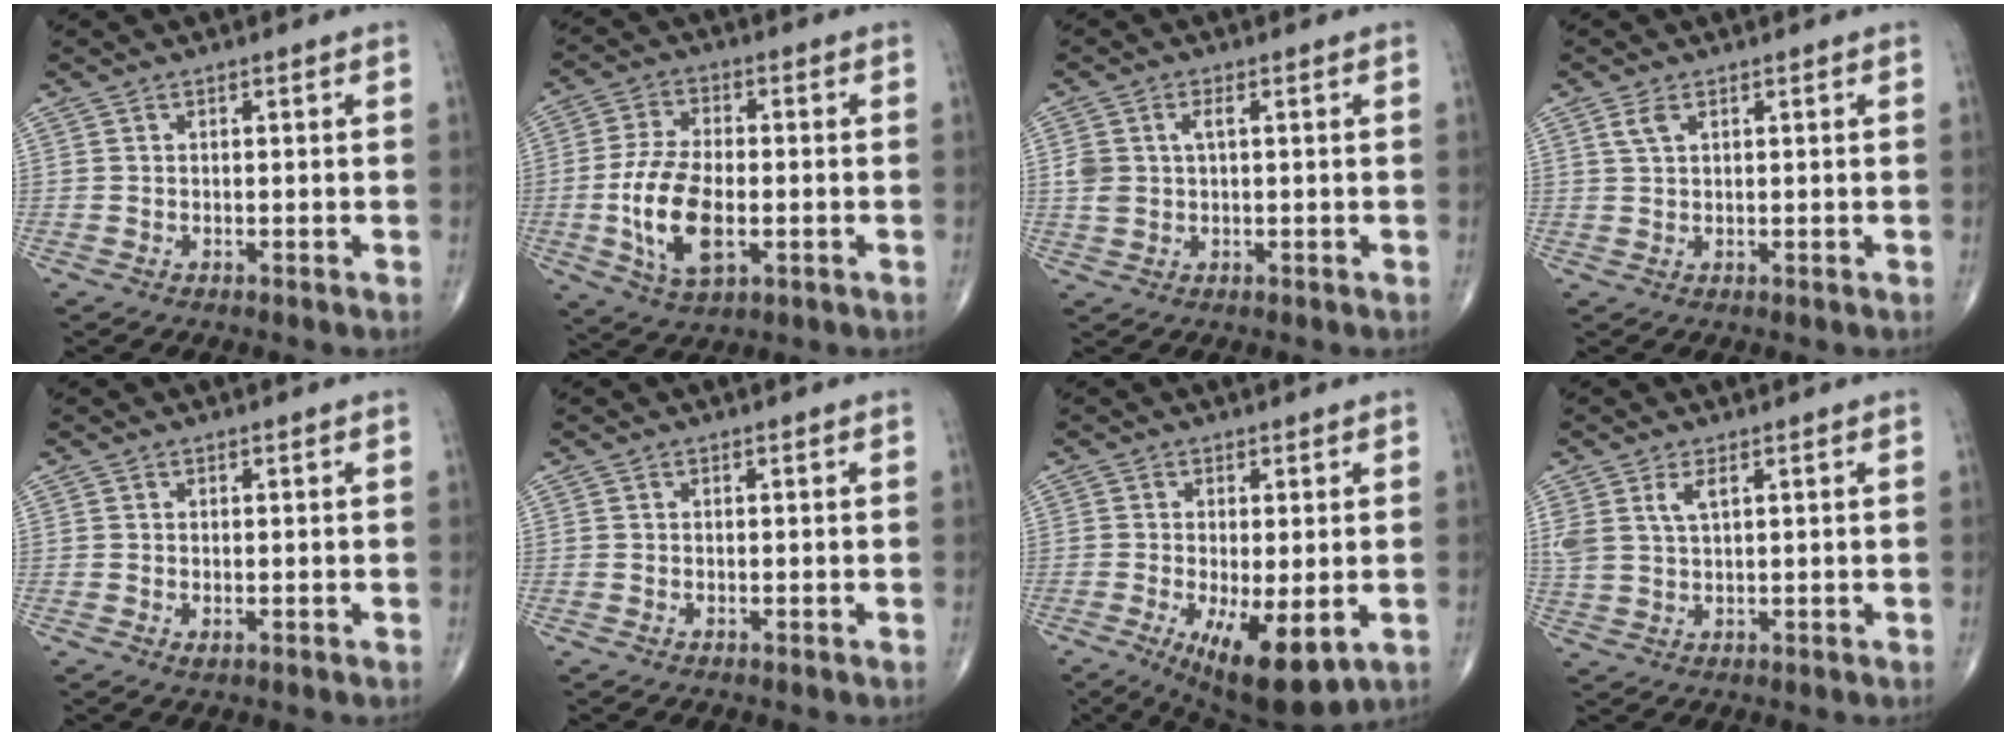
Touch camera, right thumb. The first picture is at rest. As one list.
[{"total": 12.8, "force": [-2.4, 6.5, 10.8], "torque": [-0.209, 0.002, -0.041]}, {"total": 4.0, "force": [0.9, 2.2, 3.2], "torque": [-0.078, 0.007, 0.019]}, {"total": 2.2, "force": [1.1, 1.0, 1.5], "torque": [-0.035, 0.006, 0.027]}, {"total": 0.9, "force": [-0.2, 0.5, 0.7], "torque": [-0.011, -0.003, -0.003]}, {"total": 0.0}, {"total": 11.9, "force": [-3.8, 4.2, 10.4], "torque": [-0.160, -0.022, -0.046]}, {"total": 4.8, "force": [2.1, 2.2, 3.7], "torque": [-0.084, 0.000, 0.049]}]